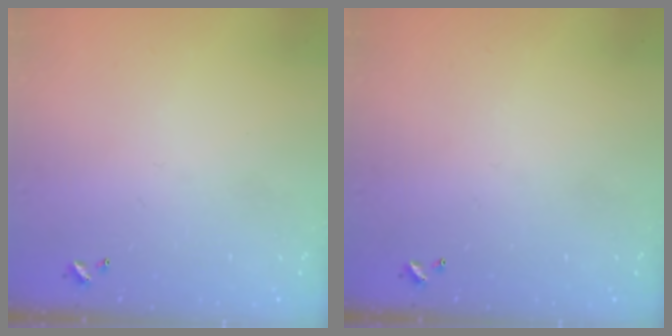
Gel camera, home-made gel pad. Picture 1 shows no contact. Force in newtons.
{"total": 0.0}